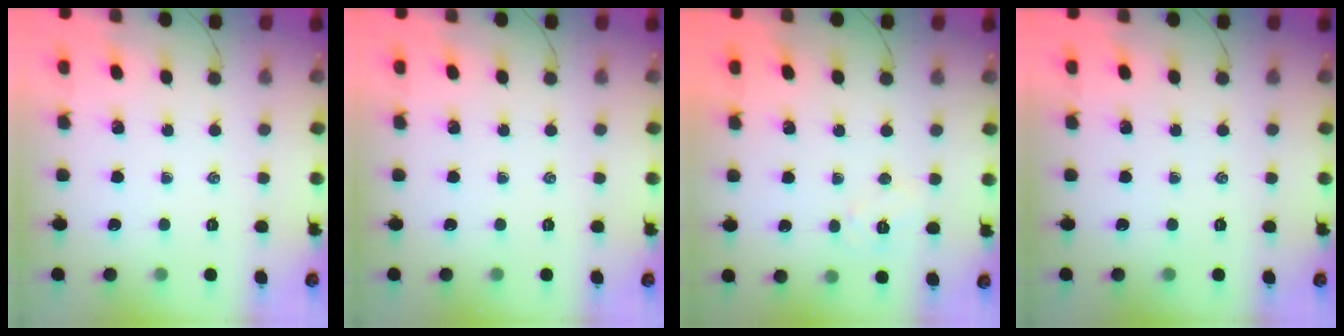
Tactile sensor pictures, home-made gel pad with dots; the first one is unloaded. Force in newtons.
{"total": 0.0}
{"total": 5.7, "press": 5.6, "slide": 1.1}
{"total": 0.0}